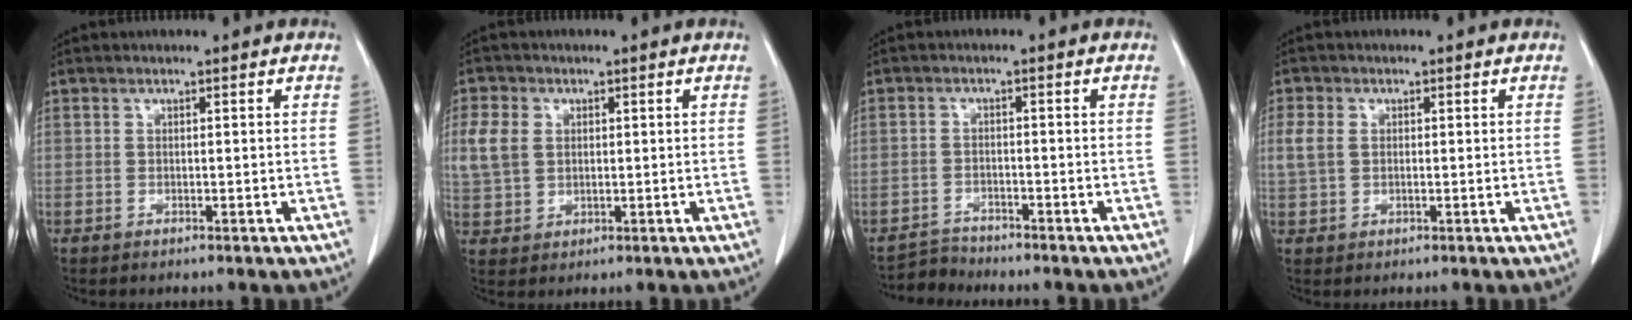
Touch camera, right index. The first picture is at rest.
{"total": 5.9, "force": [1.5, 4.6, 3.4], "torque": [-0.086, 0.008, 0.035]}
{"total": 2.8, "force": [-2.6, 0.2, -1.0], "torque": [0.023, -0.010, -0.047]}
{"total": 3.3, "force": [0.6, 2.3, 2.2], "torque": [-0.064, 0.010, 0.015]}